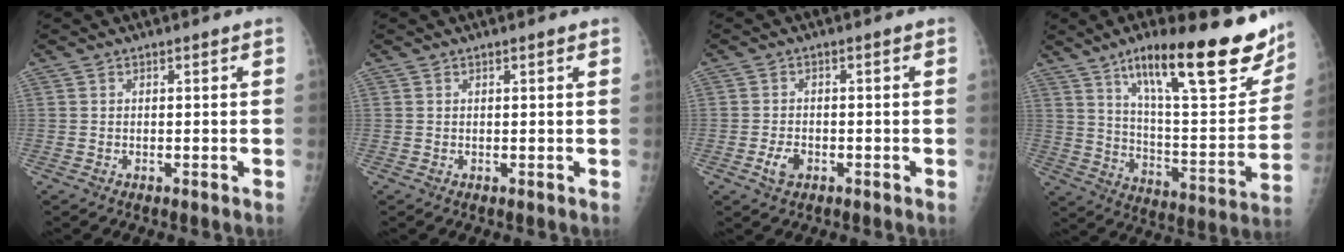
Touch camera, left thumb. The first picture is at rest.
{"total": 0.9, "force": [0.5, 0.1, 0.7], "torque": [-0.009, 0.000, 0.007]}
{"total": 3.0, "force": [-1.3, 1.8, 1.9], "torque": [-0.036, 0.006, -0.022]}
{"total": 28.5, "force": [17.4, 7.7, 21.2], "torque": [-0.273, -0.057, 0.271]}